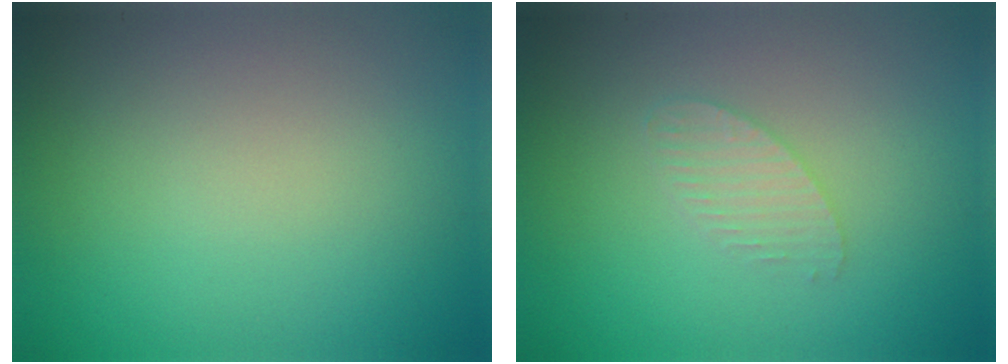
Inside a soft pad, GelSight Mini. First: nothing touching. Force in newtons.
{"total": 1.6, "press": 1.6, "slide": 0.1}